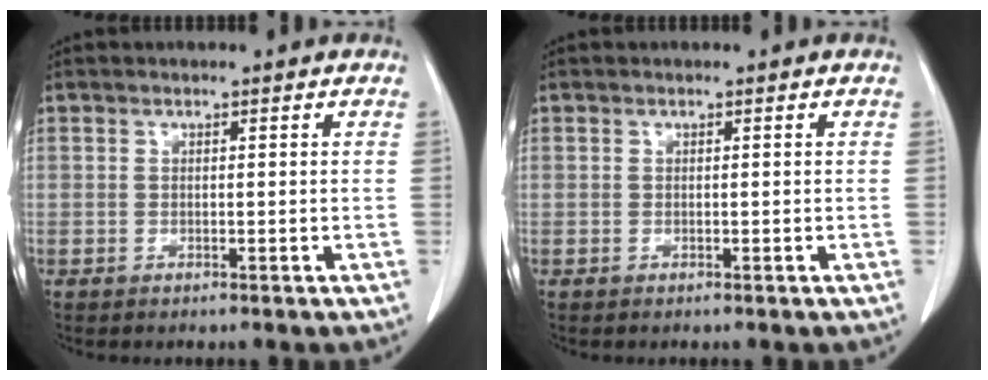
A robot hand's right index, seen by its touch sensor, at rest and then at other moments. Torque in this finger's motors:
{"motor_torque": [0.00, 0.00, 0.00, 0.00]}